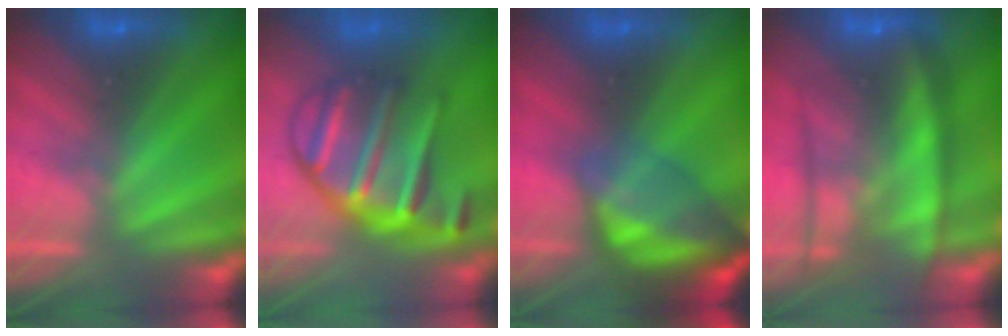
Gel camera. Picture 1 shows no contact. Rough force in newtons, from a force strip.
{"total": 7.1}
{"total": 7.6}
{"total": 5.8}